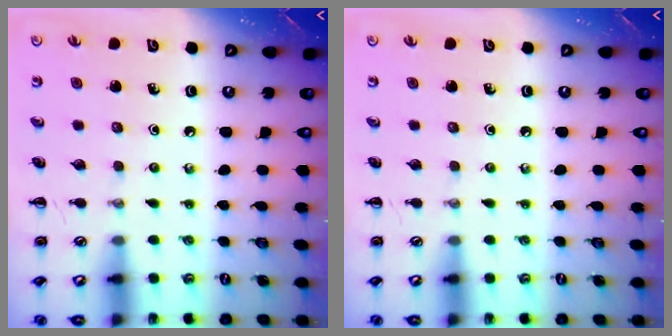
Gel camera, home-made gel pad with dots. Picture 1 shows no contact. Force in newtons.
{"total": 0.0}